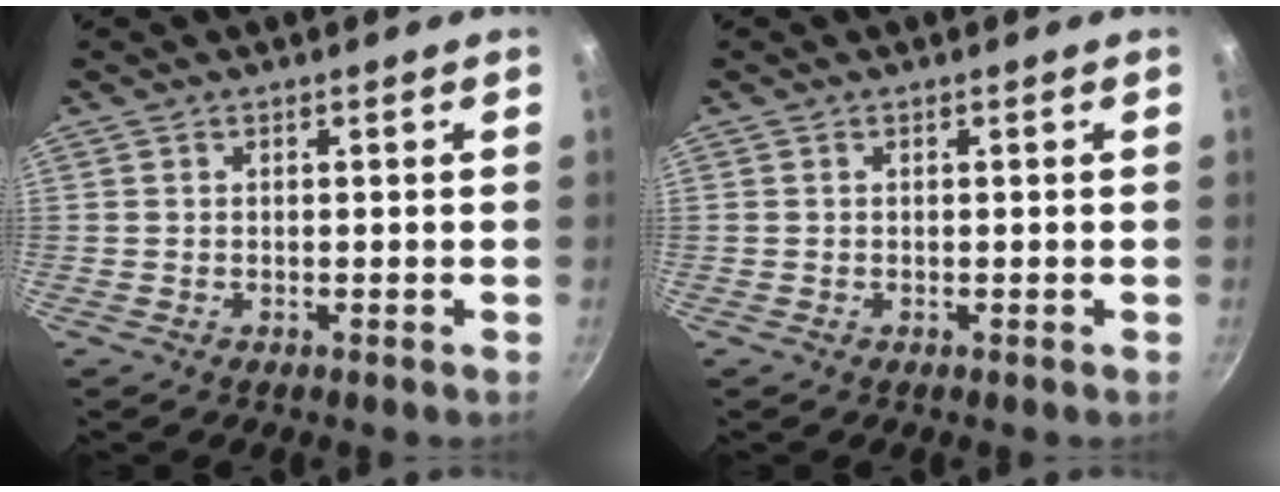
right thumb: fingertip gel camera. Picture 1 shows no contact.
{"total": 0.0}